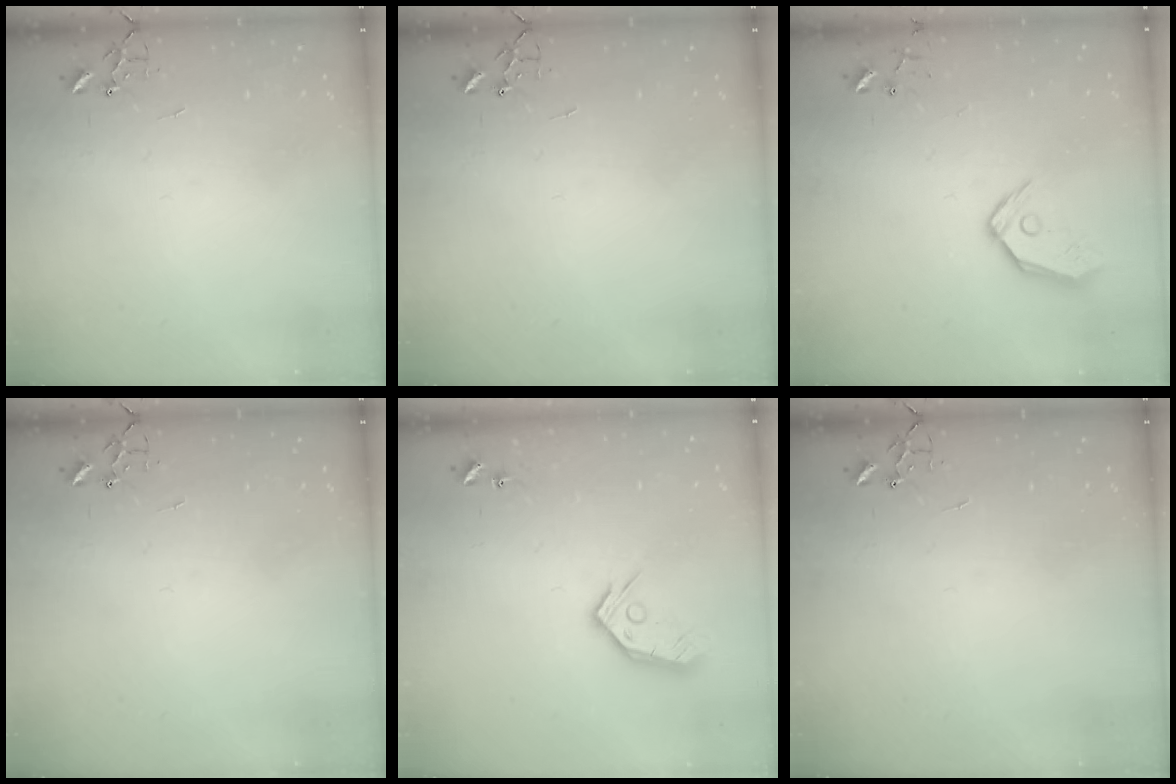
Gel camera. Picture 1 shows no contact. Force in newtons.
{"total": 0.0}
{"total": 11.1, "press": 11.0, "slide": 1.7}
{"total": 0.0}
{"total": 12.2, "press": 12.1, "slide": 1.5}
{"total": 0.0}